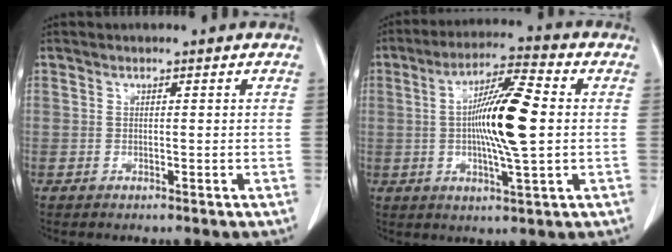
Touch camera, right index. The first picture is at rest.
{"total": 12.0, "force": [0.2, 0.8, 12.0], "torque": [-0.217, 0.002, 0.000]}